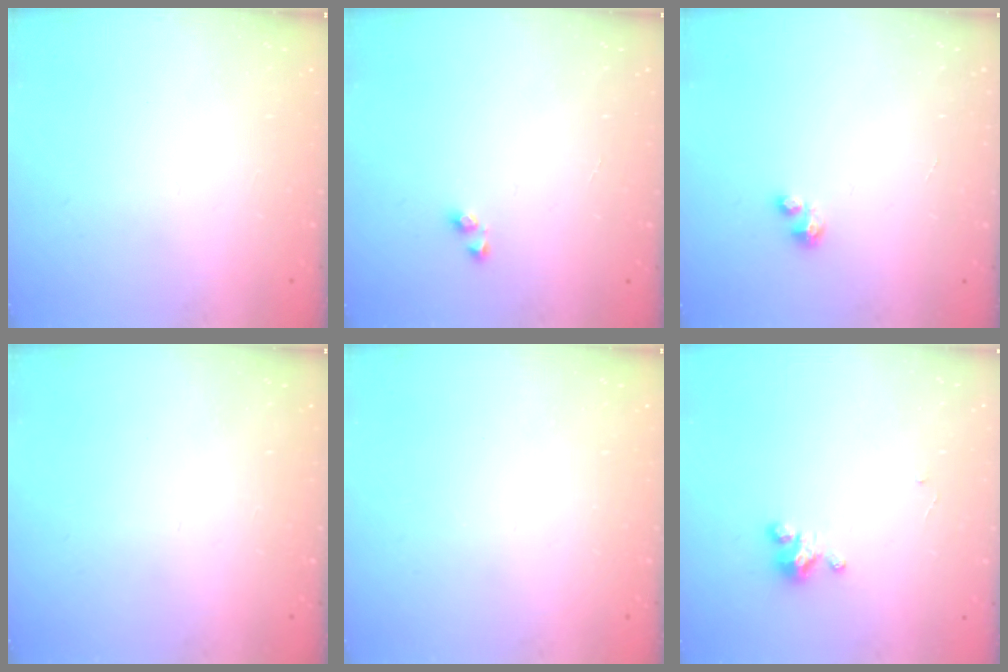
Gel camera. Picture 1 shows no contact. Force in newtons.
{"total": 2.9, "press": 2.9, "slide": 0.3}
{"total": 1.7, "press": 1.7, "slide": 0.4}
{"total": 0.0}
{"total": 0.0}
{"total": 2.7, "press": 2.7, "slide": 0.3}